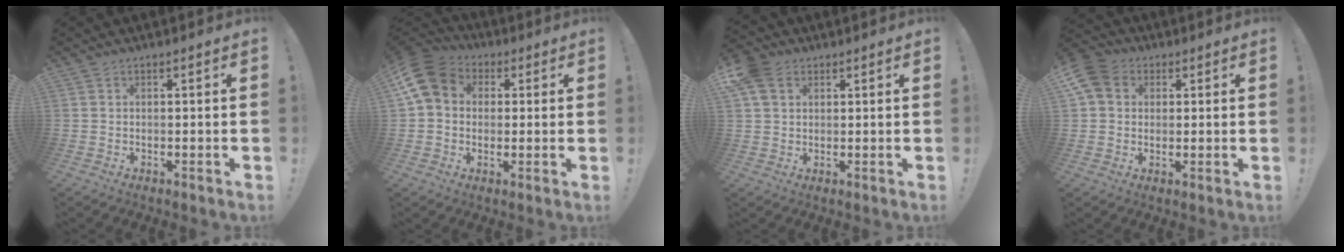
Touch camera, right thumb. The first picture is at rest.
{"total": 11.5, "force": [2.5, 9.5, 6.0], "torque": [-0.110, 0.008, 0.055]}
{"total": 9.0, "force": [4.1, 7.0, 4.0], "torque": [-0.074, -0.011, 0.083]}
{"total": 8.7, "force": [2.7, 7.3, 3.8], "torque": [-0.070, 0.001, 0.058]}